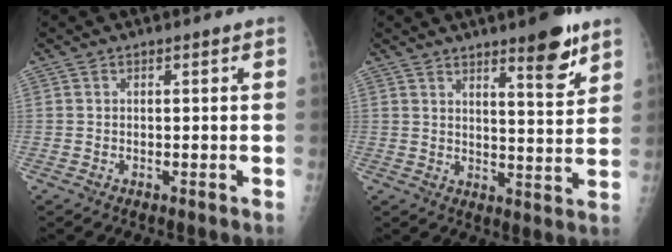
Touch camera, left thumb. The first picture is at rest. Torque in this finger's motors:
{"motor_torque": [0.18, 0.31, -0.25, -0.19, 0.06]}